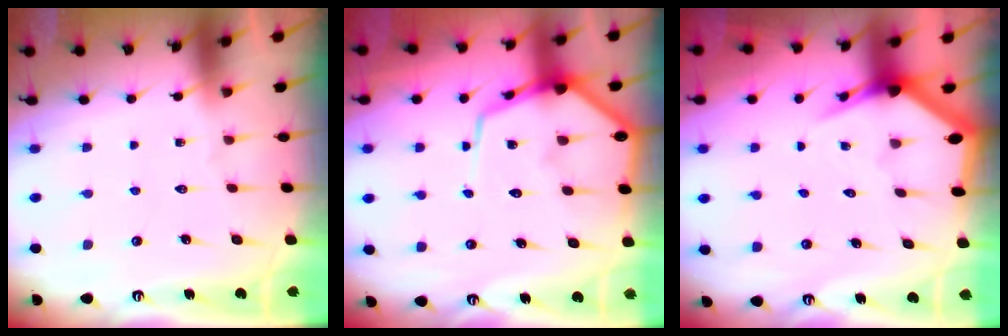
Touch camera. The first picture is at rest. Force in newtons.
{"total": 12.1, "press": 12.0, "slide": 1.3}
{"total": 4.1, "press": 4.0, "slide": 0.5}